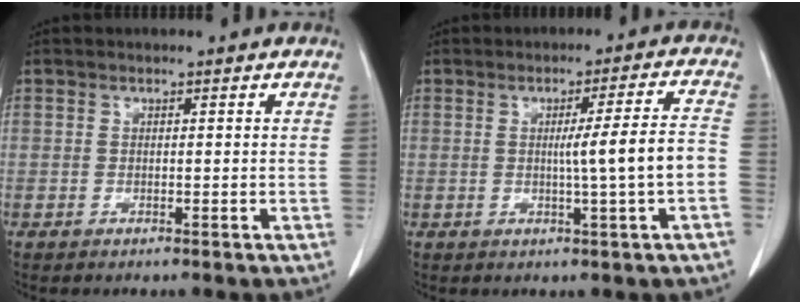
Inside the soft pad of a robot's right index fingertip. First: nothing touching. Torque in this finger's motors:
{"motor_torque": [0.94, -0.28, 0.45, 0.08]}